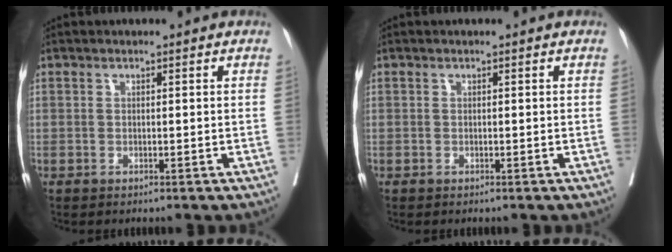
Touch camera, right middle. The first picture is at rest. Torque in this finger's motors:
{"motor_torque": [0.02, -0.10, -0.13, -0.18]}